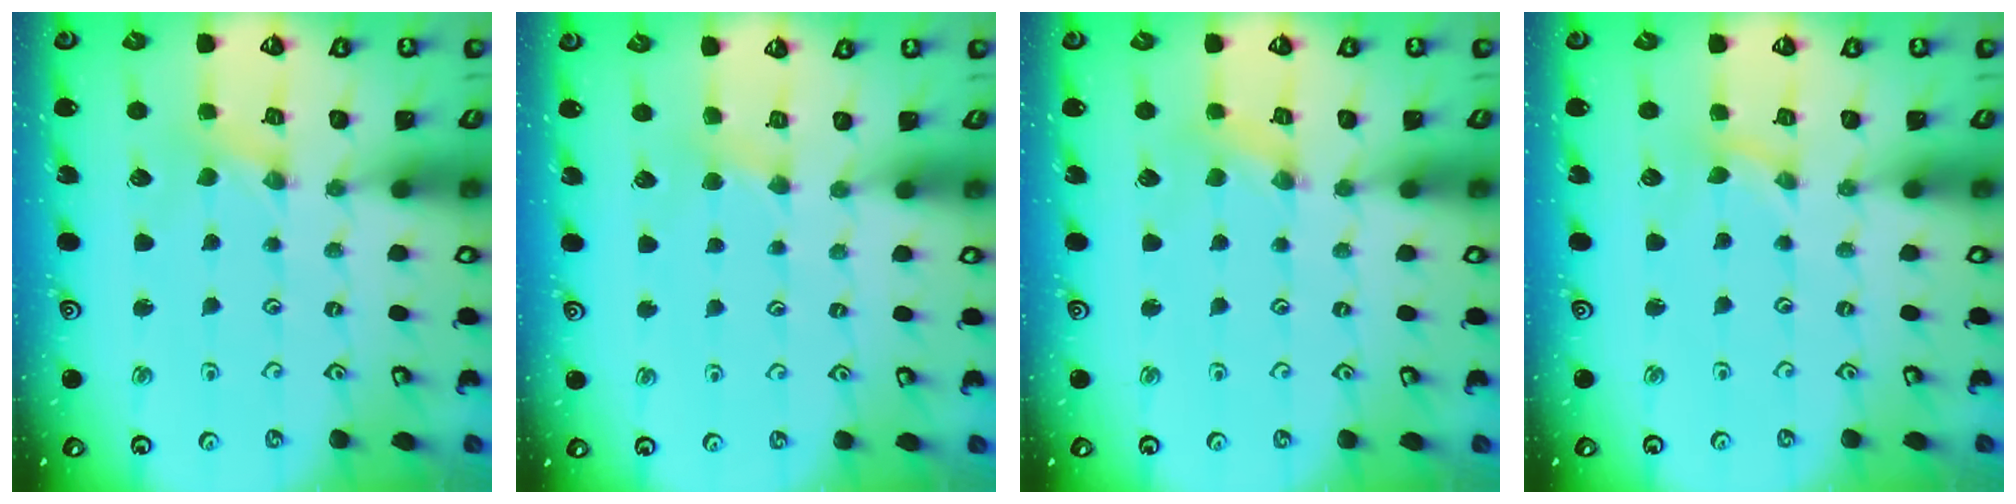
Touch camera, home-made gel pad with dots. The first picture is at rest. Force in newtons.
{"total": 2.9, "press": 2.8, "slide": 0.4}
{"total": 0.8, "press": 0.8, "slide": 0.3}
{"total": 0.0}